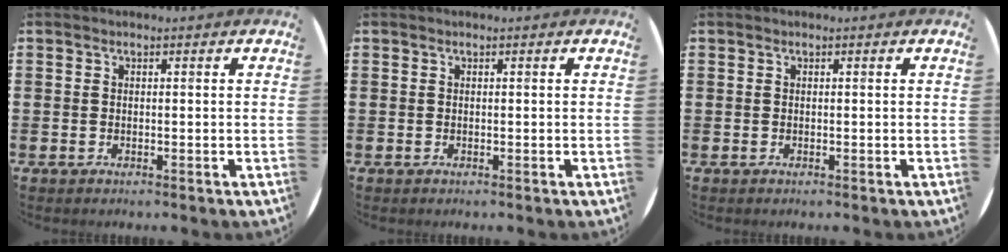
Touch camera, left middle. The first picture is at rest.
{"total": 0.0}
{"total": 0.0}